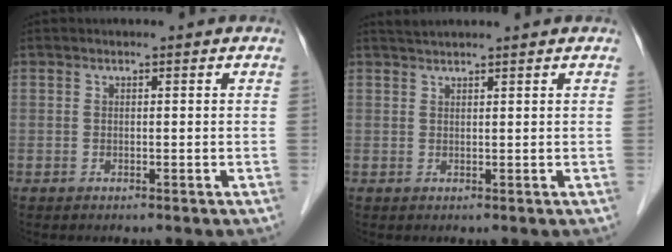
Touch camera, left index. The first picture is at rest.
{"total": 3.1, "force": [2.9, -0.4, 1.1], "torque": [-0.012, 0.028, 0.051]}